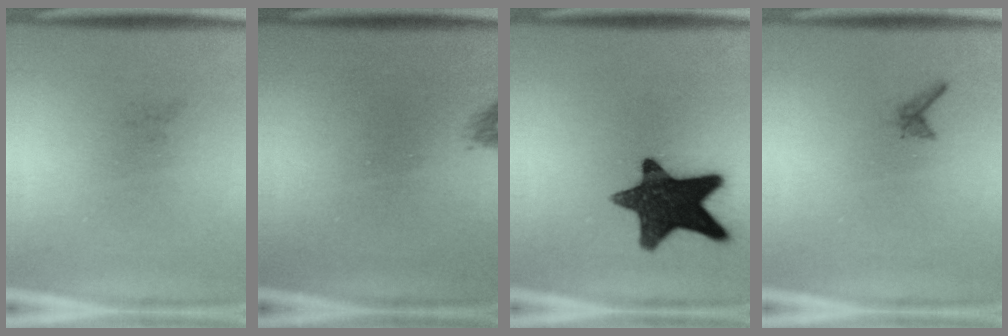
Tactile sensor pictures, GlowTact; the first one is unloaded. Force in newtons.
{"total": 0.9}
{"total": 14.9}
{"total": 0.6}